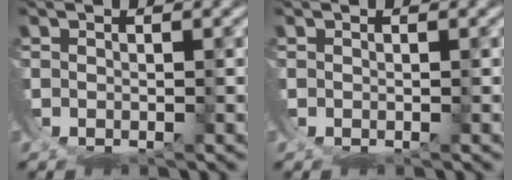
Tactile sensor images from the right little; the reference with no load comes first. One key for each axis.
{"total": 0.0}